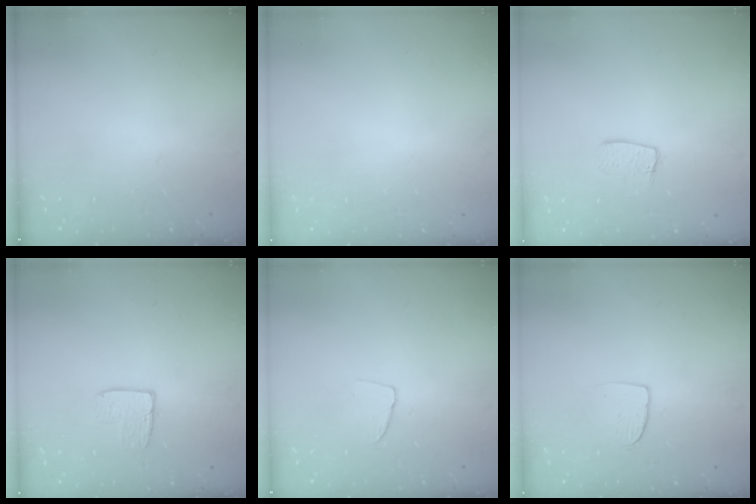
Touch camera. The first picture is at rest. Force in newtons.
{"total": 0.0}
{"total": 6.8, "press": 6.8, "slide": 0.3}
{"total": 7.9, "press": 7.9, "slide": 0.6}
{"total": 3.8, "press": 3.8, "slide": 0.3}
{"total": 4.1, "press": 4.1, "slide": 0.3}